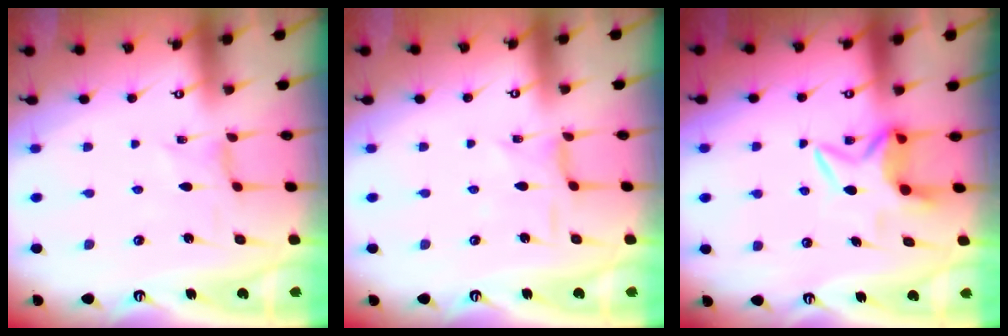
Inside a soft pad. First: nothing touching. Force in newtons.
{"total": 1.5, "press": 1.5, "slide": 0.1}
{"total": 6.3, "press": 6.2, "slide": 1.0}